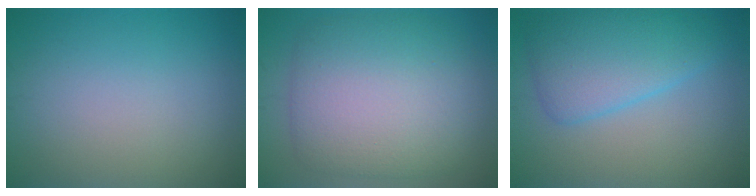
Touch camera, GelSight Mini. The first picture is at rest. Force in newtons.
{"total": 9.2, "press": 9.1, "slide": 0.4}
{"total": 5.5, "press": 5.5, "slide": 0.2}